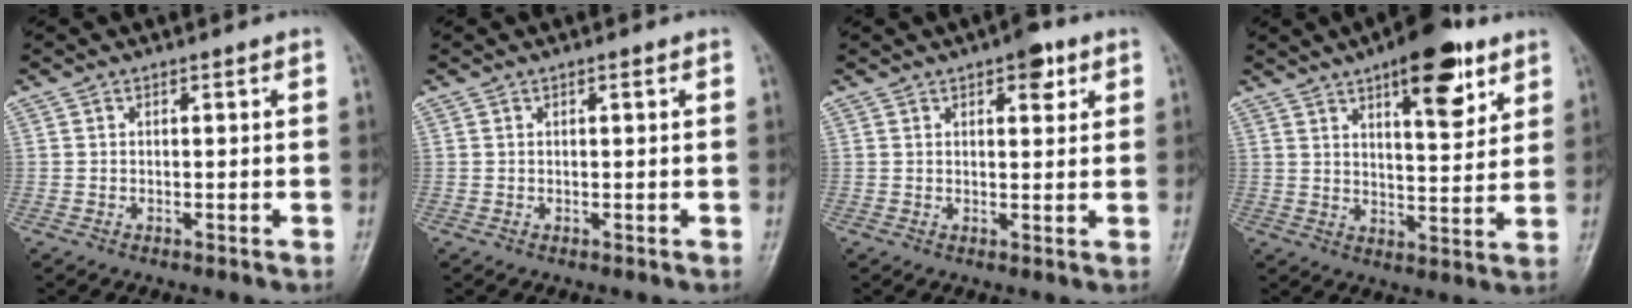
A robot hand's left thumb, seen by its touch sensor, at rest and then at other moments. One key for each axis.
{"total": 0.6, "fx": 0.2, "fy": 0.2, "fz": 0.5, "tx": -0.010, "ty": 0.001, "tz": 0.002}
{"total": 4.6, "fx": 2.5, "fy": 2.0, "fz": 3.3, "tx": -0.029, "ty": -0.007, "tz": 0.028}
{"total": 13.5, "fx": 7.5, "fy": 5.1, "fz": 9.9, "tx": -0.109, "ty": -0.035, "tz": 0.107}